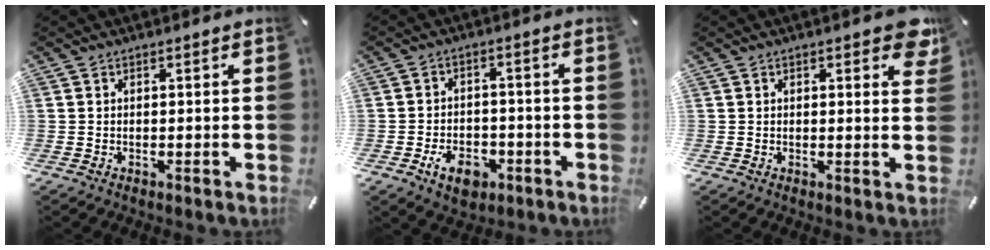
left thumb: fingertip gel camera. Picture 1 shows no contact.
{"total": 7.2, "force": [-3.4, 4.8, 4.1], "torque": [-0.080, 0.012, -0.064]}
{"total": 4.3, "force": [2.3, 1.7, 3.2], "torque": [-0.037, -0.009, 0.033]}